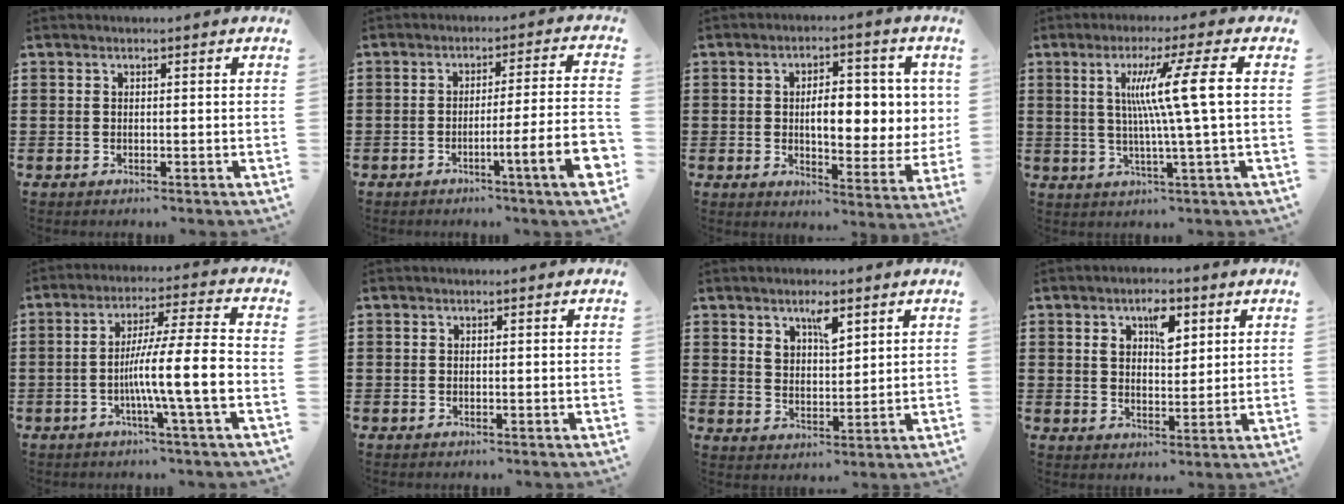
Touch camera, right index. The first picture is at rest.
{"total": 8.3, "force": [-3.4, 0.1, 7.6], "torque": [-0.126, -0.014, -0.063]}
{"total": 8.6, "force": [0.9, 3.5, 7.8], "torque": [-0.116, 0.000, 0.007]}
{"total": 10.2, "force": [1.6, -1.0, 10.0], "torque": [-0.189, 0.005, 0.013]}
{"total": 10.6, "force": [-2.5, 0.5, 10.3], "torque": [-0.166, -0.004, -0.046]}
{"total": 0.0}
{"total": 4.4, "force": [2.9, 1.7, 2.9], "torque": [-0.039, -0.004, 0.045]}
{"total": 5.2, "force": [2.5, 2.5, 3.8], "torque": [-0.061, 0.001, 0.037]}